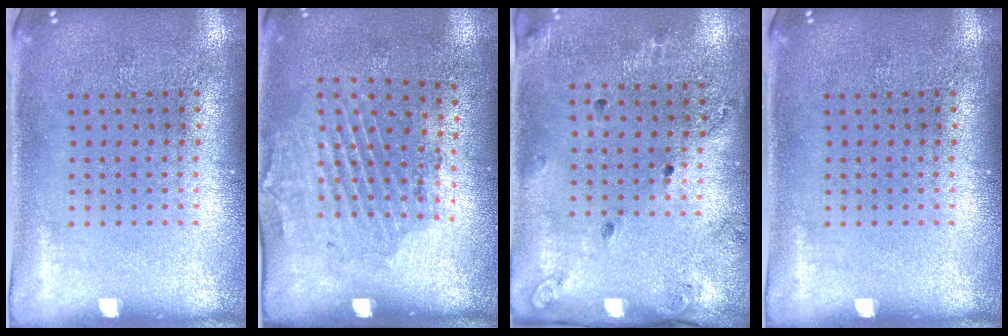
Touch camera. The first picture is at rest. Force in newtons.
{"total": 1.9, "press": 1.2, "slide": 1.5}
{"total": 1.6, "press": 1.2, "slide": 1.1}
{"total": 0.0}